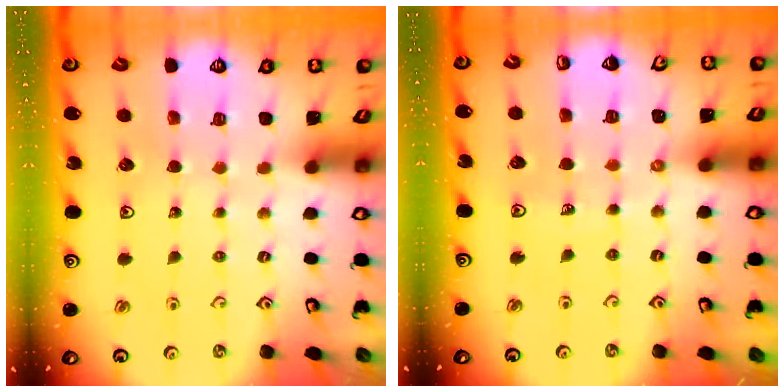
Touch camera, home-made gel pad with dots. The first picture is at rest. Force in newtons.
{"total": 6.2, "press": 5.9, "slide": 1.7}